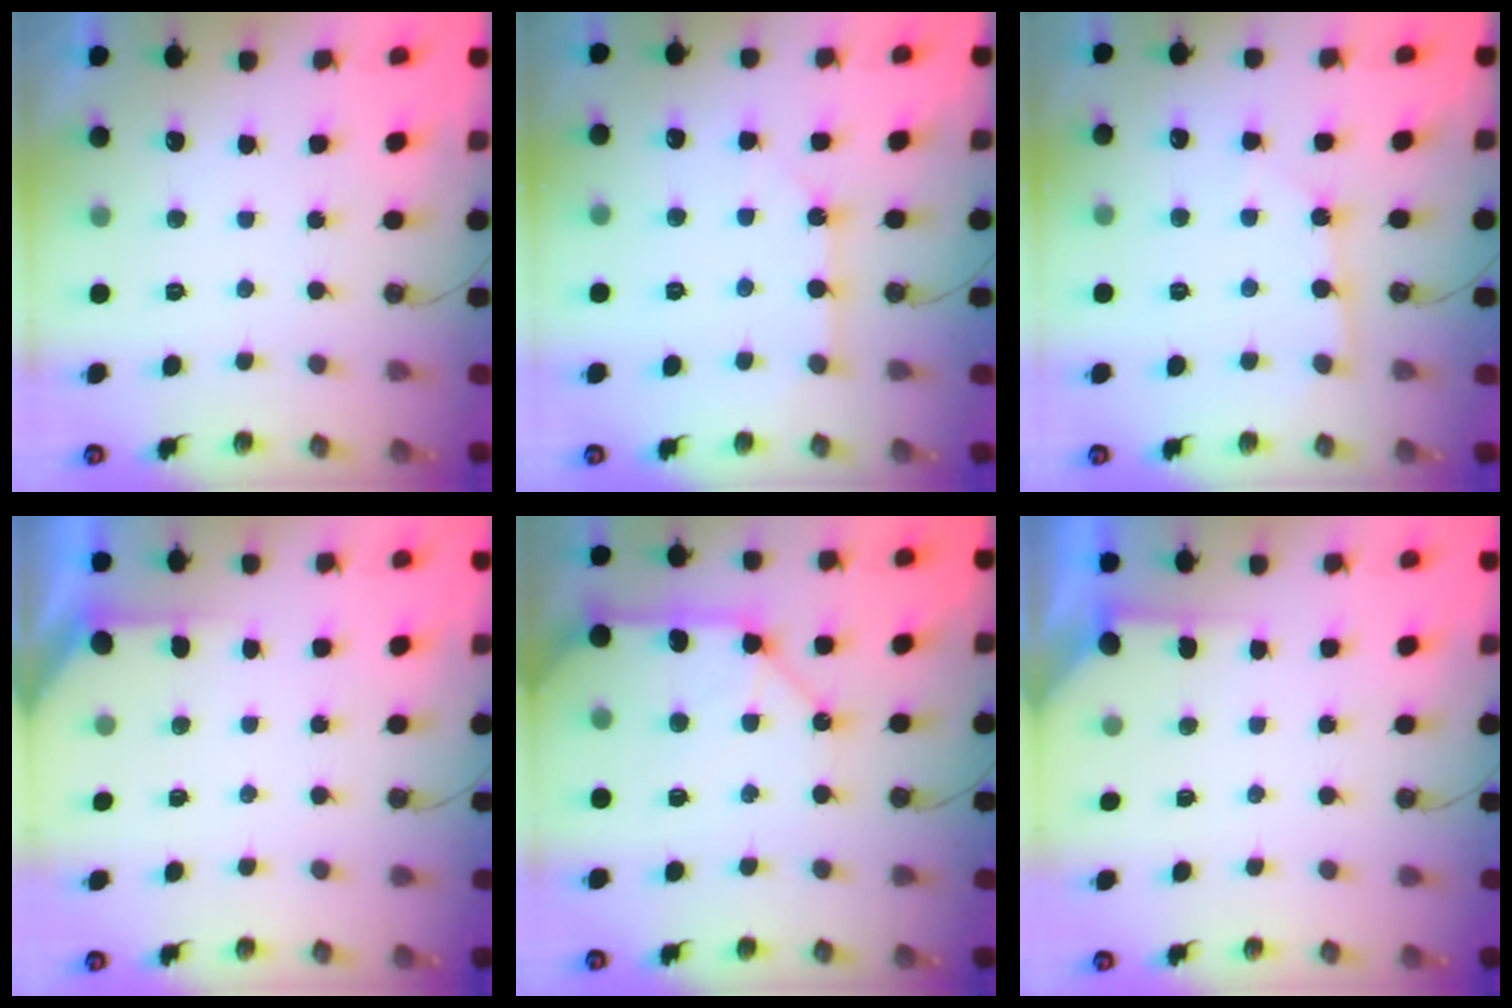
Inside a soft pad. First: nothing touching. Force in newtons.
{"total": 3.2, "press": 3.2, "slide": 0.2}
{"total": 2.8, "press": 2.8, "slide": 0.2}
{"total": 1.2, "press": 1.2, "slide": 0.1}
{"total": 13.7, "press": 13.6, "slide": 2.1}
{"total": 1.6, "press": 1.6, "slide": 0.2}